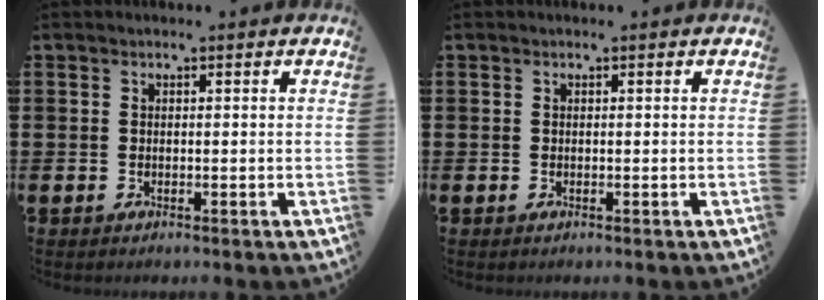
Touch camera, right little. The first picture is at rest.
{"total": 0.0}